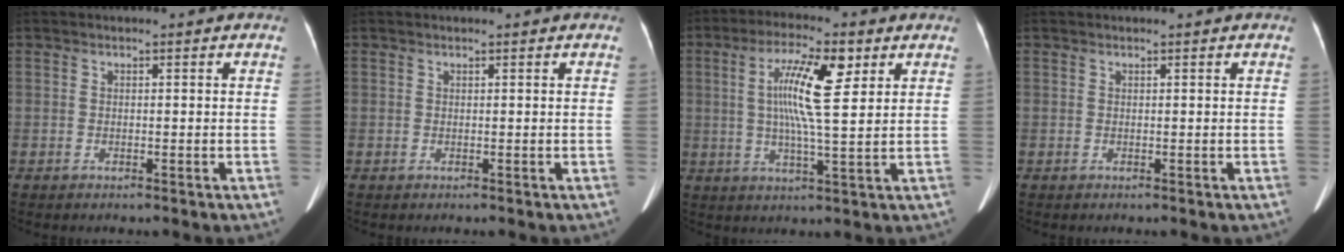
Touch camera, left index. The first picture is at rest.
{"total": 0.9, "force": [0.8, 0.0, 0.4], "torque": [-0.009, 0.004, 0.011]}
{"total": 9.9, "force": [2.5, 1.0, 9.5], "torque": [-0.171, 0.002, 0.043]}
{"total": 0.8, "force": [0.7, 0.0, 0.3], "torque": [-0.008, 0.003, 0.009]}